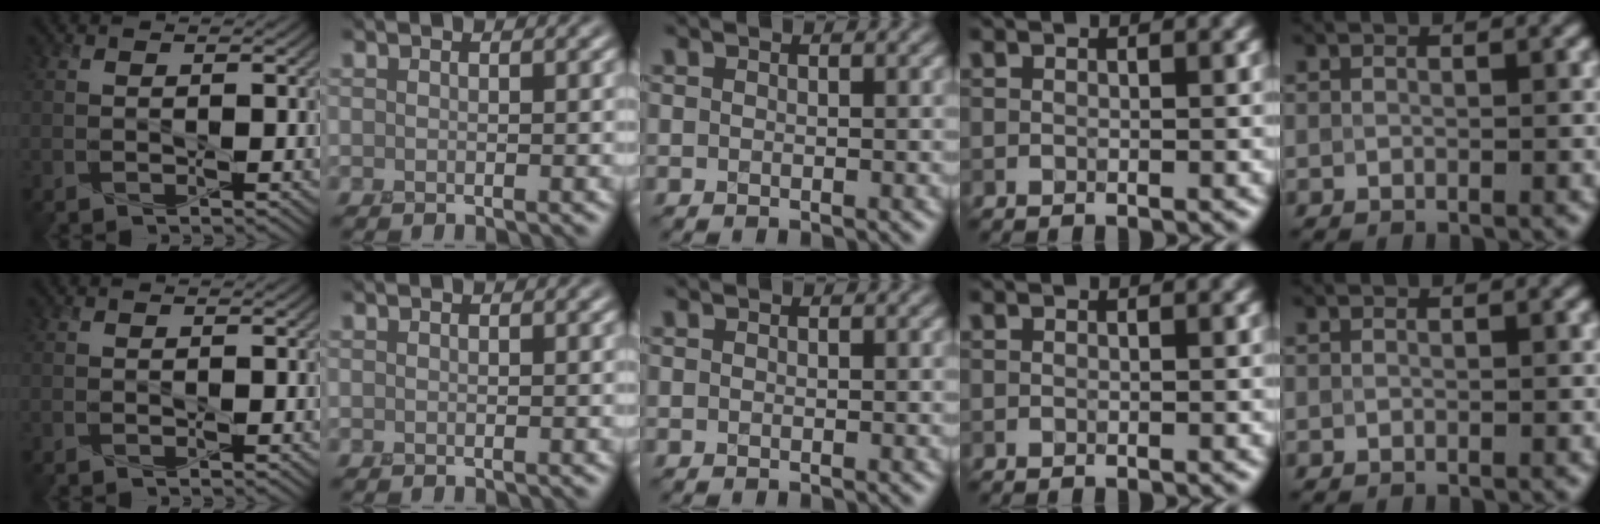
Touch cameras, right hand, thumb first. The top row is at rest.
{}